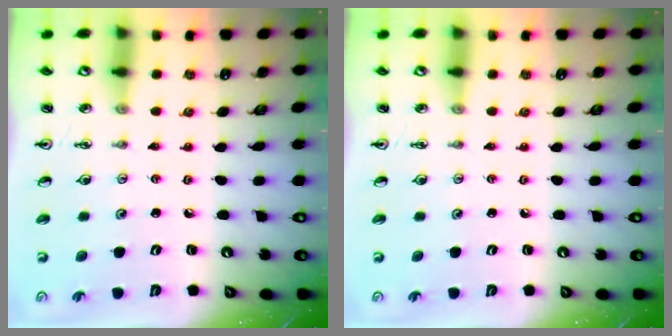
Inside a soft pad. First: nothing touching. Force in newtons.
{"total": 0.0}